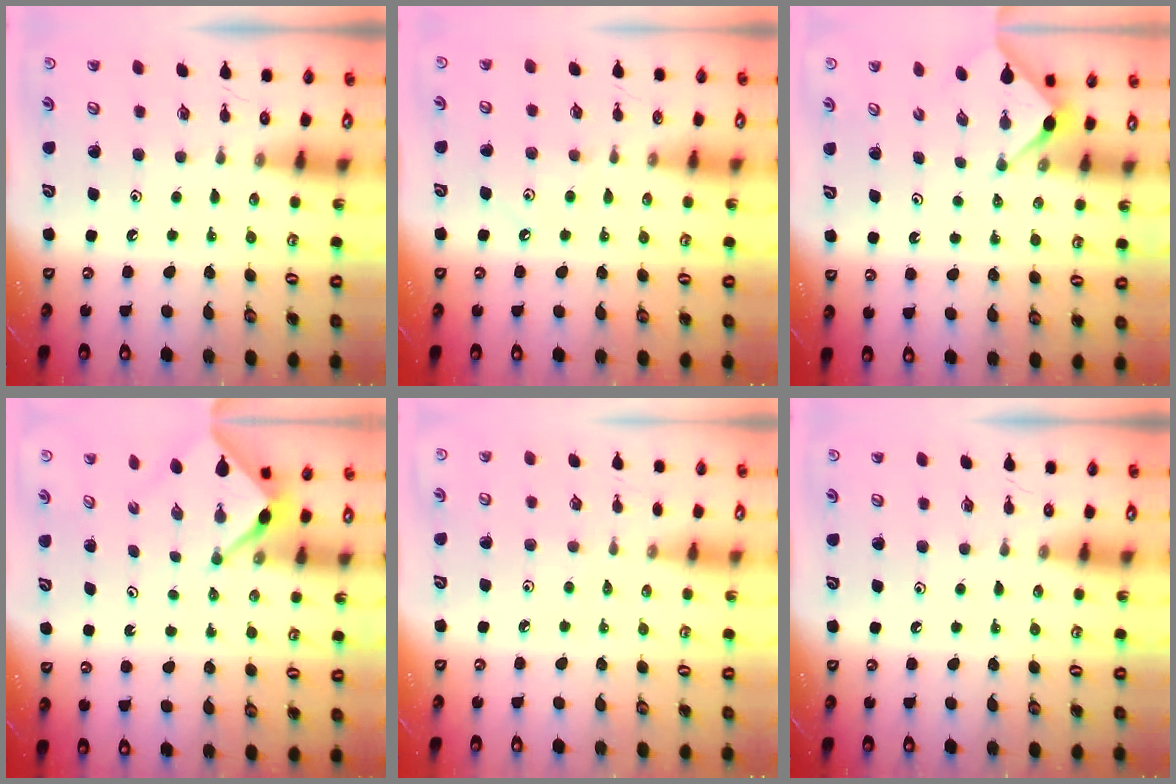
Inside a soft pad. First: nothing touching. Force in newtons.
{"total": 3.9, "press": 3.8, "slide": 0.5}
{"total": 2.9, "press": 2.9, "slide": 0.4}
{"total": 2.2, "press": 2.2, "slide": 0.1}
{"total": 1.7, "press": 1.6, "slide": 0.4}
{"total": 0.0}